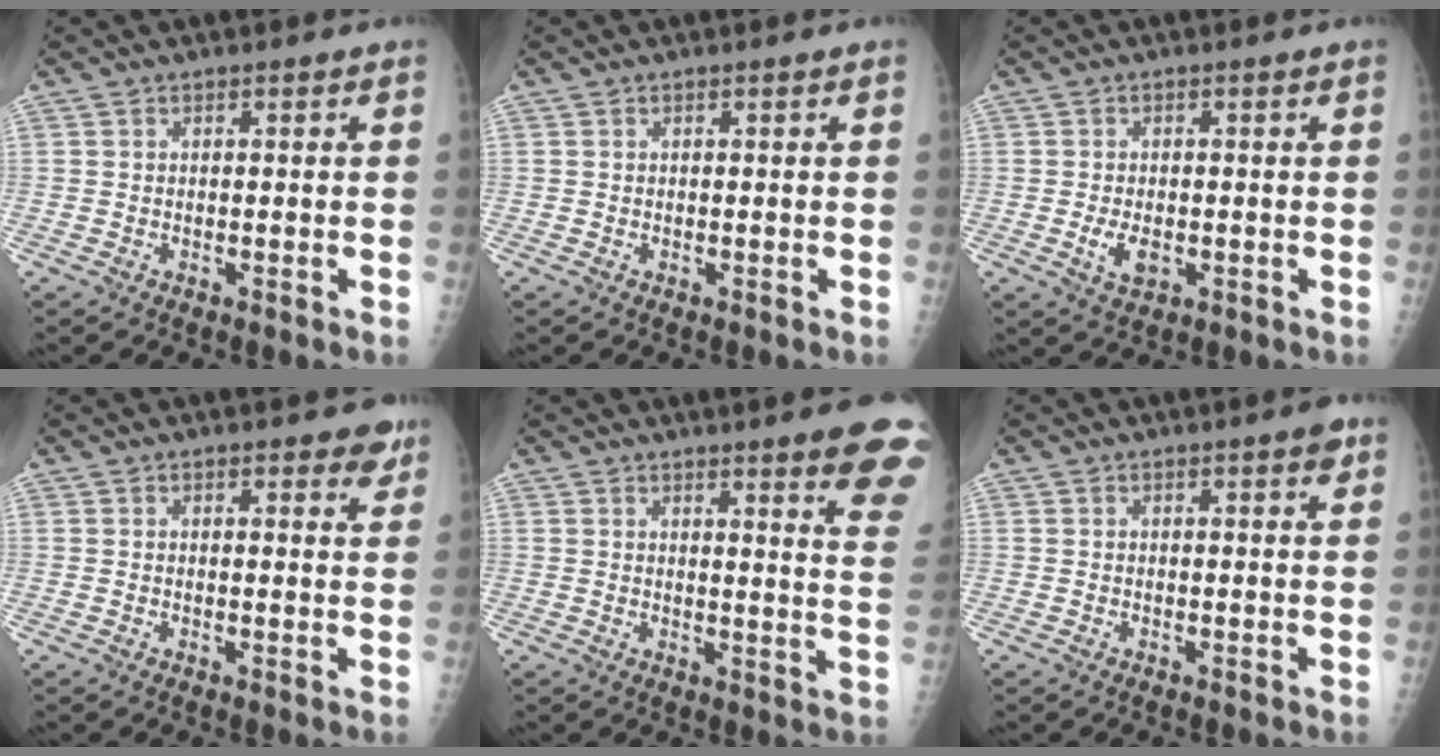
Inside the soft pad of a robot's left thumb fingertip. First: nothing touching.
{"total": 0.0}
{"total": 3.7, "force": [-0.8, 2.1, 2.9], "torque": [-0.055, -0.003, -0.009]}
{"total": 3.8, "force": [2.6, 1.5, 2.3], "torque": [-0.008, -0.012, 0.028]}
{"total": 14.4, "force": [10.7, 2.0, 9.5], "torque": [-0.086, -0.068, 0.113]}
{"total": 2.1, "force": [1.2, 0.4, 1.6], "torque": [-0.020, -0.003, 0.013]}